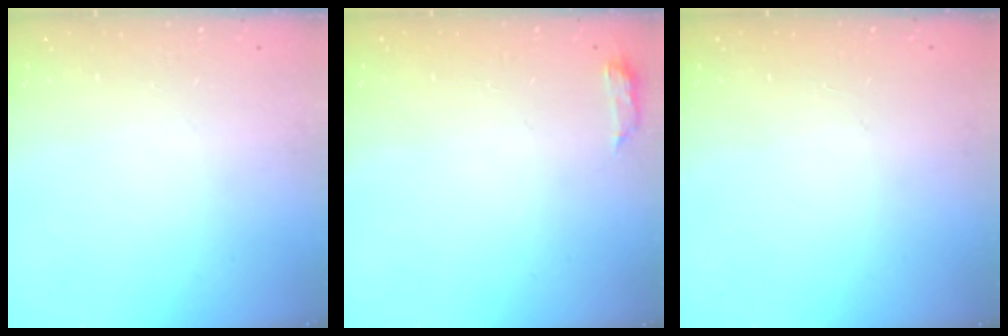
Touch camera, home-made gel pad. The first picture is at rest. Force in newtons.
{"total": 5.1, "press": 5.0, "slide": 0.9}
{"total": 0.0}